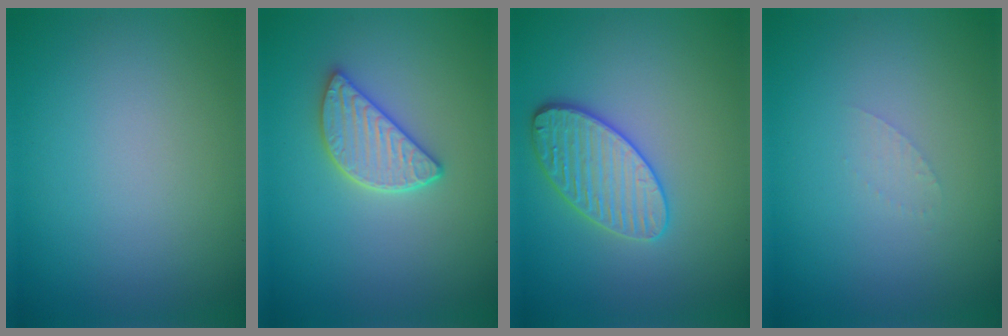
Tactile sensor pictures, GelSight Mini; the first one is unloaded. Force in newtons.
{"total": 3.2, "press": 3.0, "slide": 1.2}
{"total": 3.8, "press": 3.5, "slide": 1.4}
{"total": 0.7, "press": 0.7, "slide": 0.1}